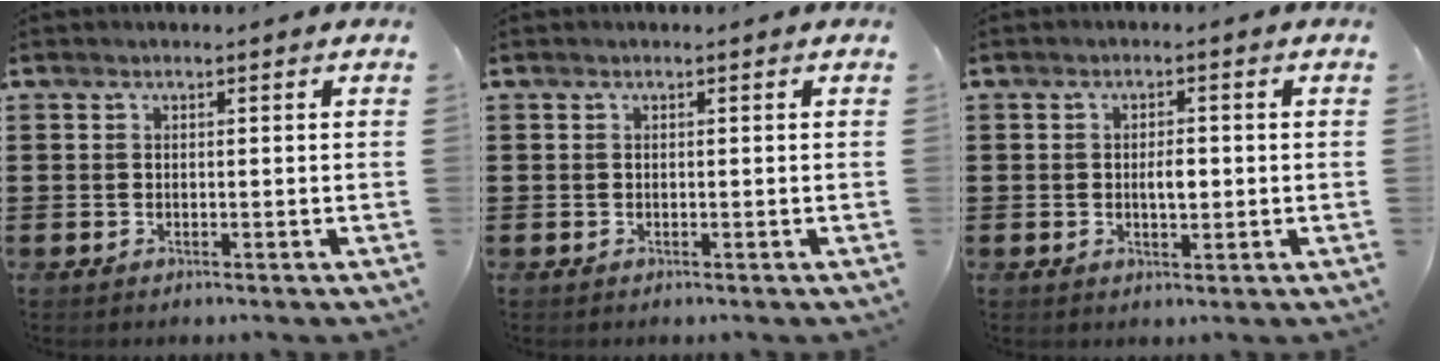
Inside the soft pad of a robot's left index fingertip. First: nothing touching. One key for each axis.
{"total": 0.0}
{"total": 2.7, "fx": -0.1, "fy": 1.1, "fz": 2.5, "tx": -0.039, "ty": -0.002, "tz": -0.006}